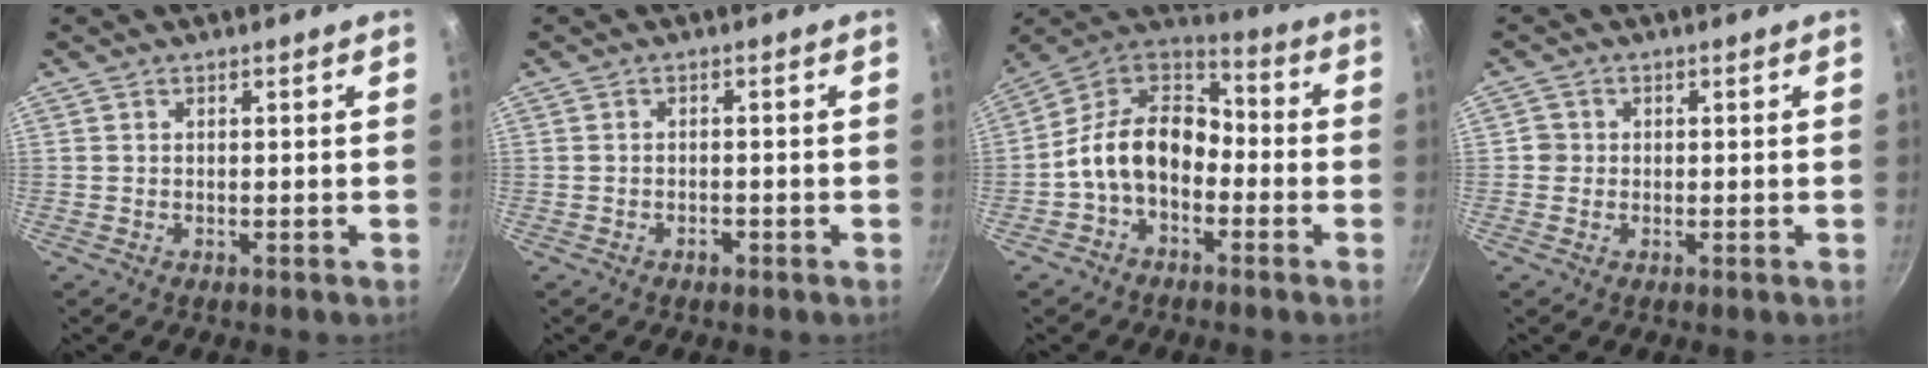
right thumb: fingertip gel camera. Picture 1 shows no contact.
{"total": 1.4, "force": [-0.9, 0.8, 0.7], "torque": [-0.011, 0.008, -0.013]}
{"total": 14.2, "force": [-3.7, 9.9, 9.5], "torque": [-0.136, 0.059, -0.093]}
{"total": 1.9, "force": [-0.2, 1.8, 0.3], "torque": [0.004, 0.006, -0.006]}